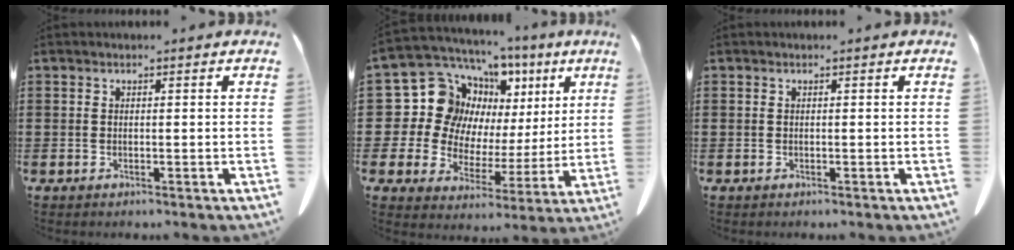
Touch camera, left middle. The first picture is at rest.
{"total": 12.3, "force": [3.7, 11.0, 4.0], "torque": [-0.127, -0.028, 0.077]}
{"total": 0.0}